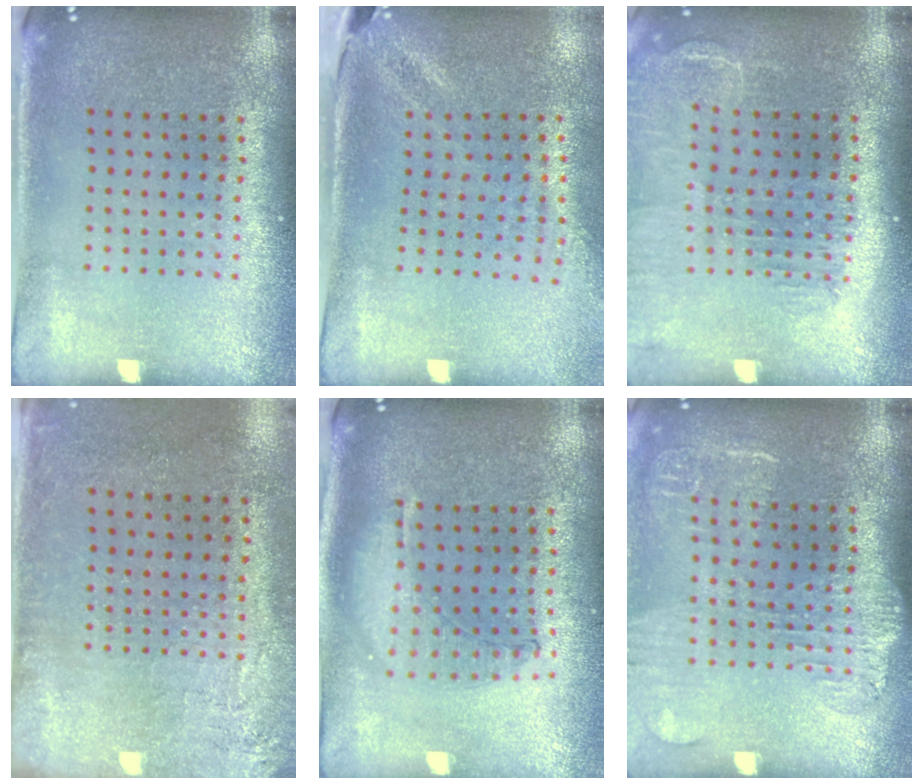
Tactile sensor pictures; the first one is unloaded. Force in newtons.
{"total": 2.0, "press": 1.6, "slide": 1.2}
{"total": 1.5, "press": 1.4, "slide": 0.2}
{"total": 2.7, "press": 2.2, "slide": 1.5}
{"total": 1.0, "press": 0.9, "slide": 0.3}
{"total": 1.8, "press": 1.5, "slide": 0.9}